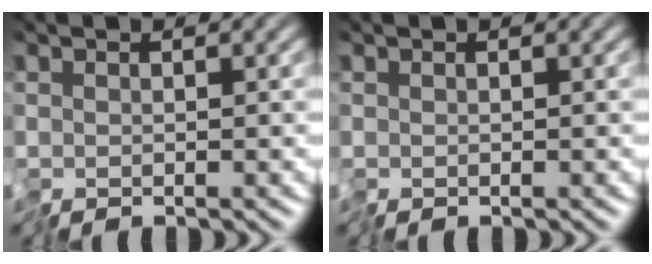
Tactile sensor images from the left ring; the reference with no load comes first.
{"total": 0.0}